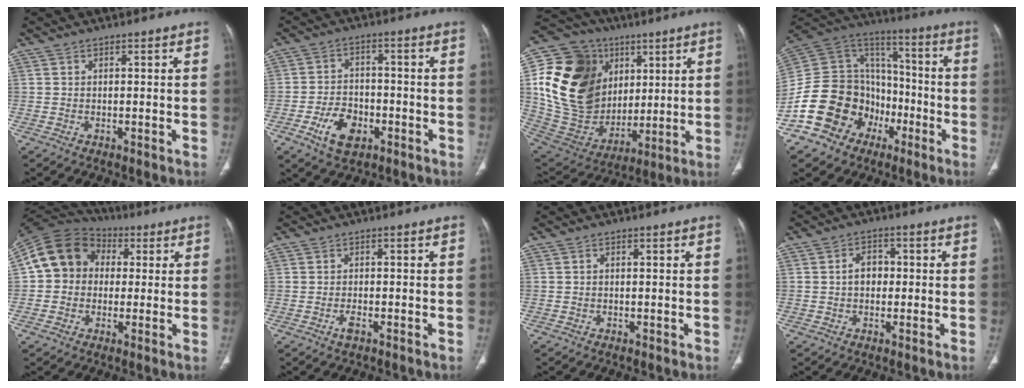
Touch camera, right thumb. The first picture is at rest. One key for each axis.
{"total": 8.2, "fx": -3.7, "fy": 5.2, "fz": 5.1, "tx": -0.076, "ty": 0.021, "tz": -0.060}
{"total": 27.8, "fx": 6.8, "fy": 21.3, "fz": 16.5, "tx": -0.301, "ty": 0.007, "tz": 0.142}
{"total": 22.0, "fx": -8.6, "fy": 17.5, "fz": 10.1, "tx": -0.157, "ty": 0.088, "tz": -0.145}
{"total": 13.2, "fx": 1.8, "fy": 11.3, "fz": 6.5, "tx": -0.106, "ty": 0.027, "tz": 0.022}
{"total": 1.4, "fx": -0.7, "fy": 0.4, "fz": 1.1, "tx": -0.025, "ty": -0.002, "tz": -0.014}
{"total": 0.0}
{"total": 4.1, "fx": 0.0, "fy": 3.1, "fz": 2.7, "tx": -0.031, "ty": 0.012, "tz": -0.005}